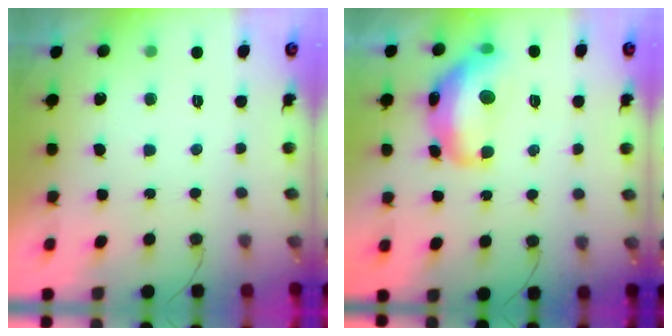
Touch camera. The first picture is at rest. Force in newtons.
{"total": 14.2, "press": 14.1, "slide": 0.9}